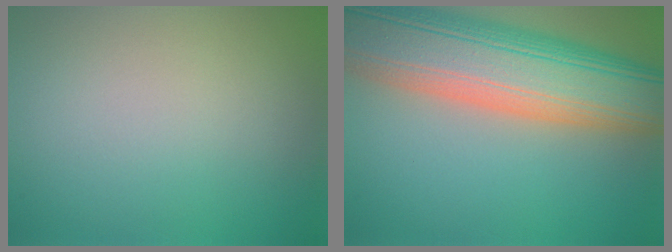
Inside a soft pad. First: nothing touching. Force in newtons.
{"total": 14.2, "press": 14.1, "slide": 1.0}